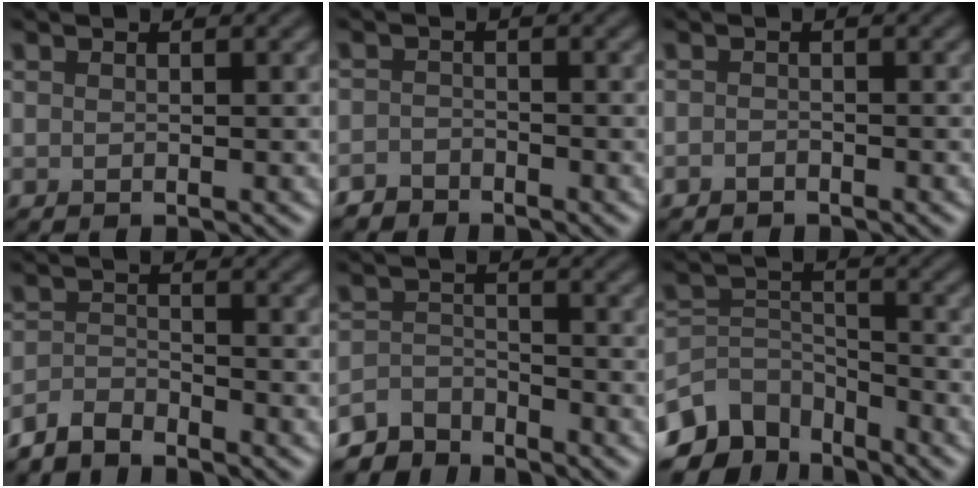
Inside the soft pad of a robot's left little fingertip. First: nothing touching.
{"total": 2.0, "force": [-1.8, 0.7, 0.0], "torque": [0.003, 0.001, -0.040]}
{"total": 0.8, "force": [-0.7, 0.4, 0.1], "torque": [0.000, -0.002, -0.013]}
{"total": 2.7, "force": [-2.6, 0.5, 0.5], "torque": [-0.012, -0.001, -0.061]}
{"total": 4.2, "force": [-4.0, 1.2, 0.3], "torque": [-0.002, 0.000, -0.083]}
{"total": 7.1, "force": [-5.5, 3.8, 2.5], "torque": [-0.040, -0.015, -0.116]}